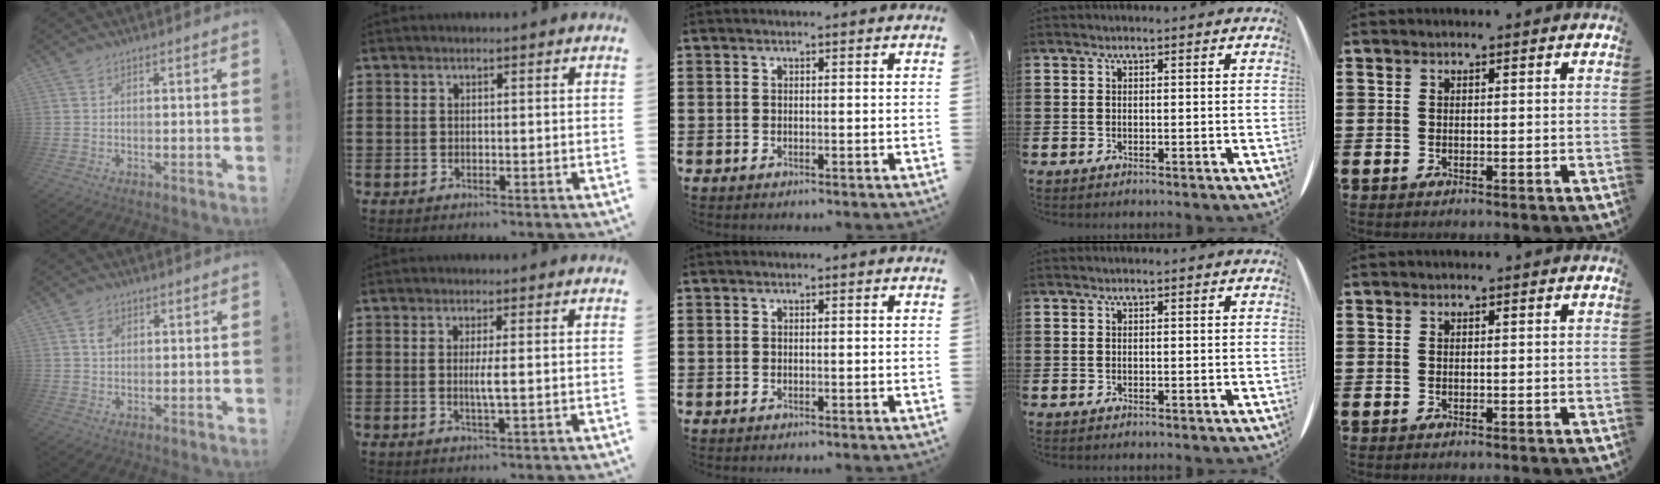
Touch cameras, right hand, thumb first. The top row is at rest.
{"thumb": {"total": 2.6, "force": [0.8, 2.2, 1.1], "torque": [-0.001, -0.005, 0.010]}, "index": {"total": 2.6, "force": [-0.1, -0.1, 2.6], "torque": [-0.049, -0.008, -0.003]}}